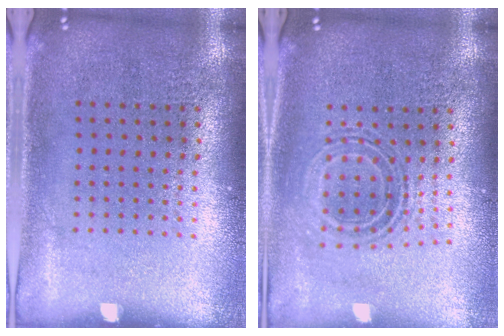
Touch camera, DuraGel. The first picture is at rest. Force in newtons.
{"total": 0.9, "press": 0.8, "slide": 0.3}